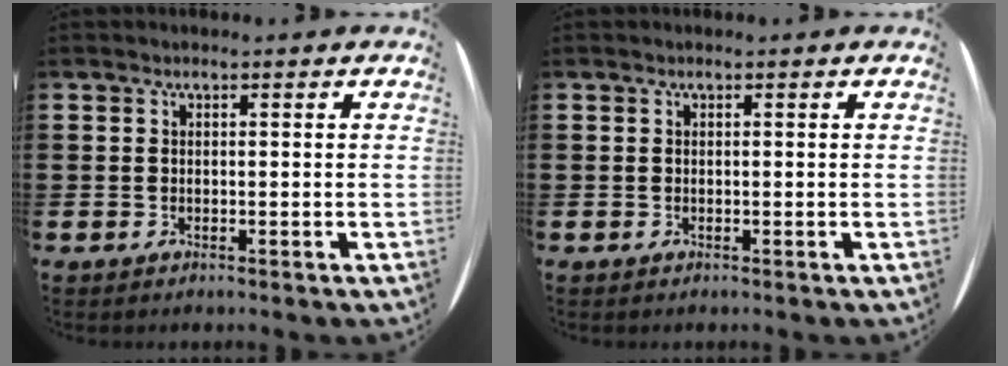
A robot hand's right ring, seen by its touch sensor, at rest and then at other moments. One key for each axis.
{"total": 0.0}